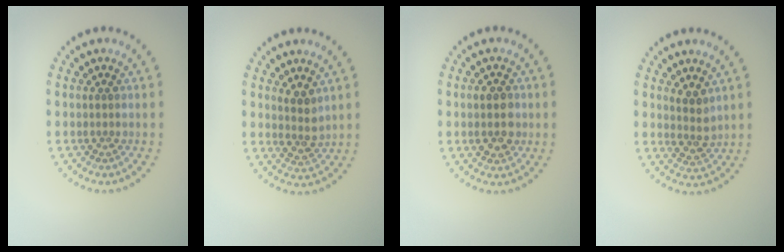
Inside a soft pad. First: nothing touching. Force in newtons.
{"total": 2.1, "press": 1.7, "slide": 1.1}
{"total": 3.0, "press": 3.0, "slide": 0.1}
{"total": 2.0, "press": 1.7, "slide": 1.1}